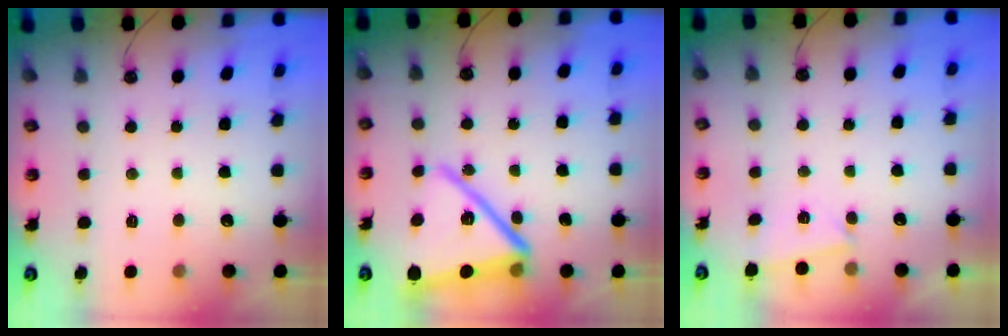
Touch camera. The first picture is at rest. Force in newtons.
{"total": 19.7, "press": 19.5, "slide": 3.0}
{"total": 1.9, "press": 1.7, "slide": 0.7}